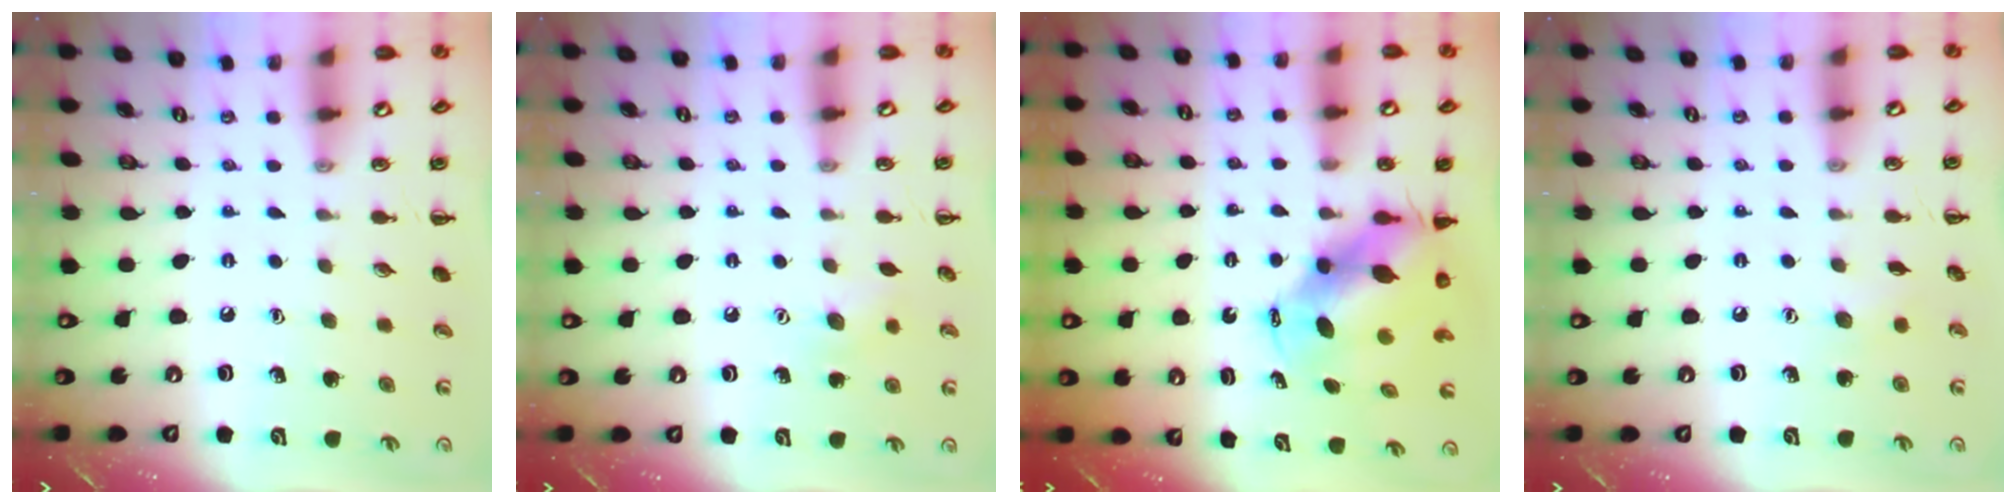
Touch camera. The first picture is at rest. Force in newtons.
{"total": 6.5, "press": 6.3, "slide": 1.6}
{"total": 7.2, "press": 7.0, "slide": 1.9}
{"total": 4.4, "press": 4.3, "slide": 1.0}